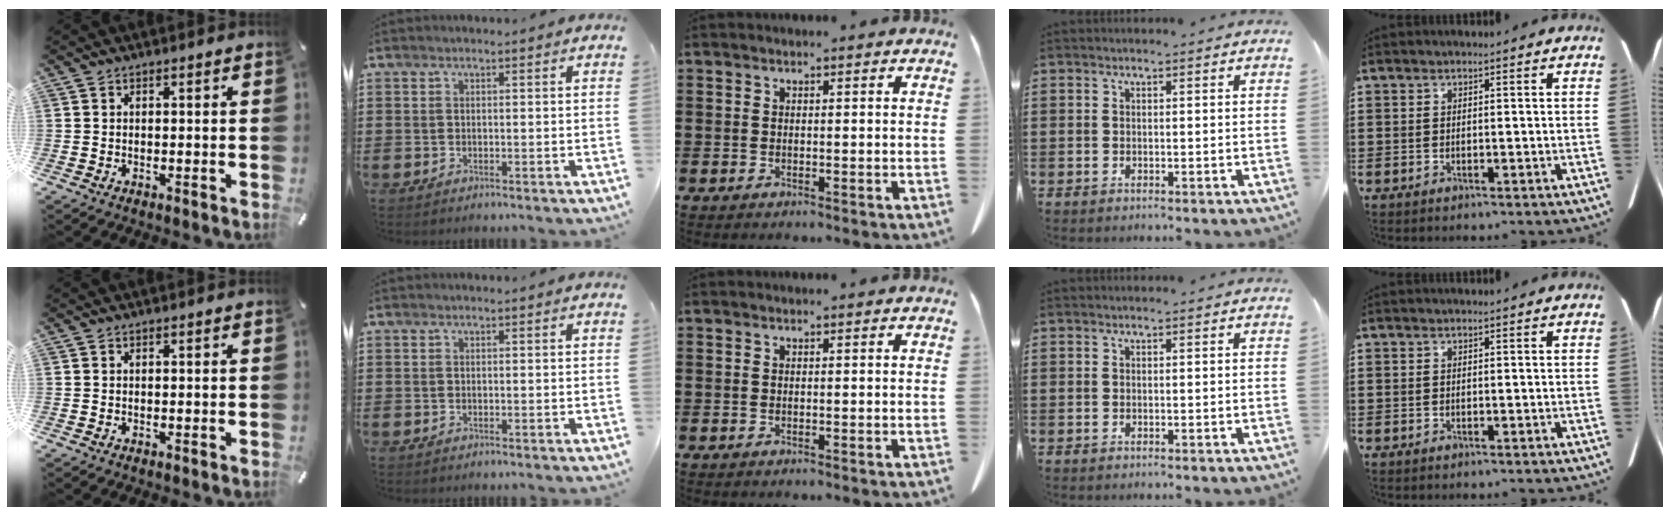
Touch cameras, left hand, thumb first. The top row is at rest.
{}